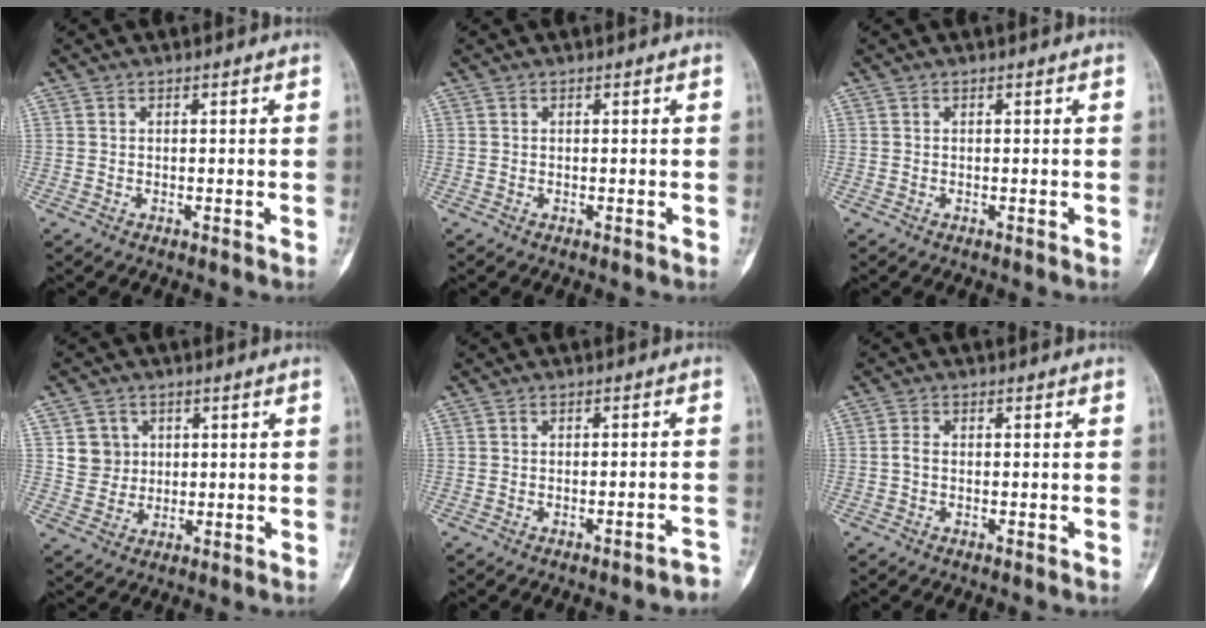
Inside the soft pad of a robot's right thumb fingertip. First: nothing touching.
{"total": 0.0}
{"total": 0.0}
{"total": 5.1, "force": [1.5, 4.8, 0.9], "torque": [0.010, -0.004, 0.027]}
{"total": 2.9, "force": [-2.6, 0.4, 1.3], "torque": [-0.014, 0.025, -0.029]}
{"total": 1.3, "force": [-0.3, 0.8, 1.0], "torque": [-0.020, 0.001, -0.008]}